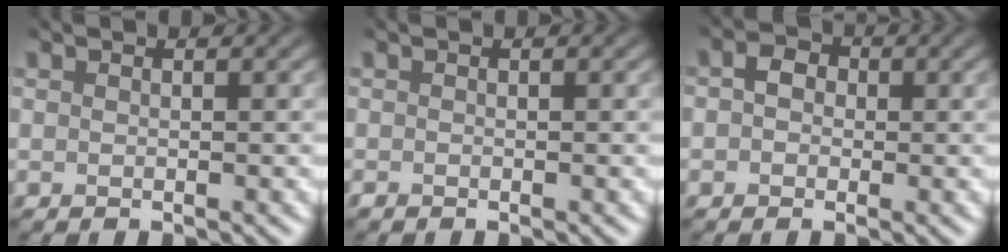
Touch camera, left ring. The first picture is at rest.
{"total": 0.8, "force": [-0.8, -0.2, -0.1], "torque": [0.000, 0.005, 0.000]}
{"total": 1.5, "force": [-1.1, 1.1, -0.3], "torque": [-0.006, 0.000, -0.016]}